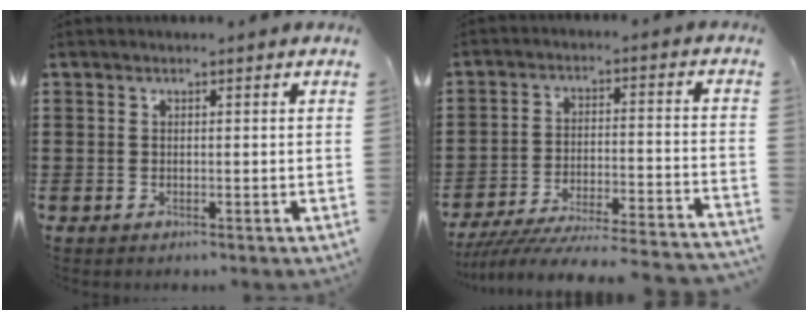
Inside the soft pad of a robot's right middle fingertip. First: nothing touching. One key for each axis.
{"total": 6.2, "fx": -5.8, "fy": -0.5, "fz": 2.1, "tx": -0.044, "ty": -0.018, "tz": -0.118}